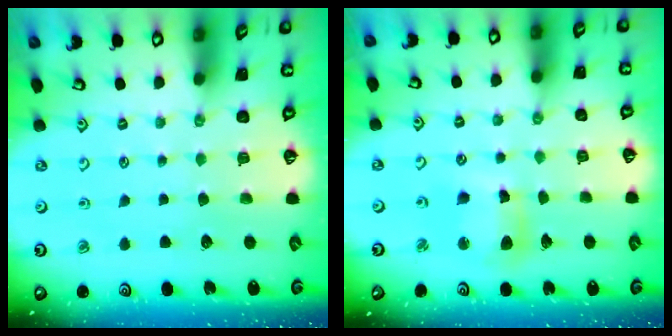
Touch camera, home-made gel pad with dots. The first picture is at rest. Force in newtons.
{"total": 9.0, "press": 8.9, "slide": 1.3}